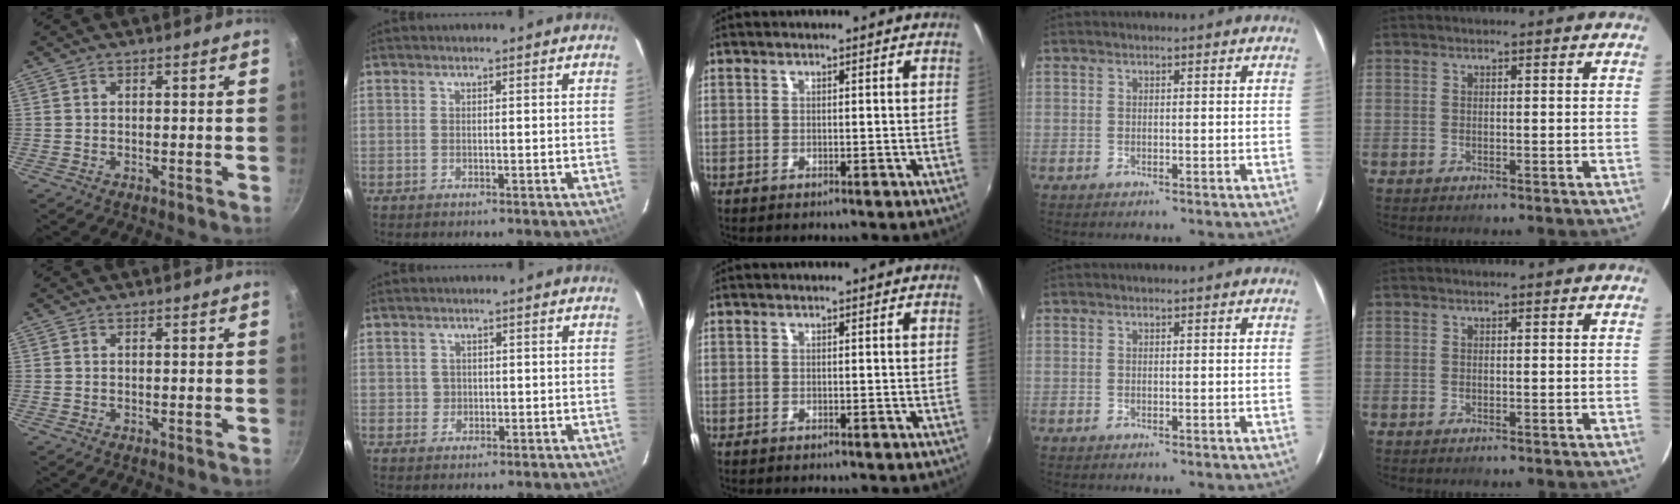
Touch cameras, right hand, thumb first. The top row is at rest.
{"index": {"total": 1.5, "force": [0.1, 1.5, 0.0], "torque": [0.008, 0.004, 0.004]}}